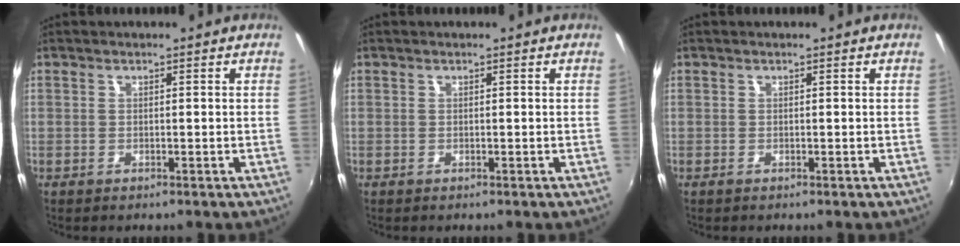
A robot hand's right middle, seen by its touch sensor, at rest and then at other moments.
{"total": 0.0}
{"total": 0.0}